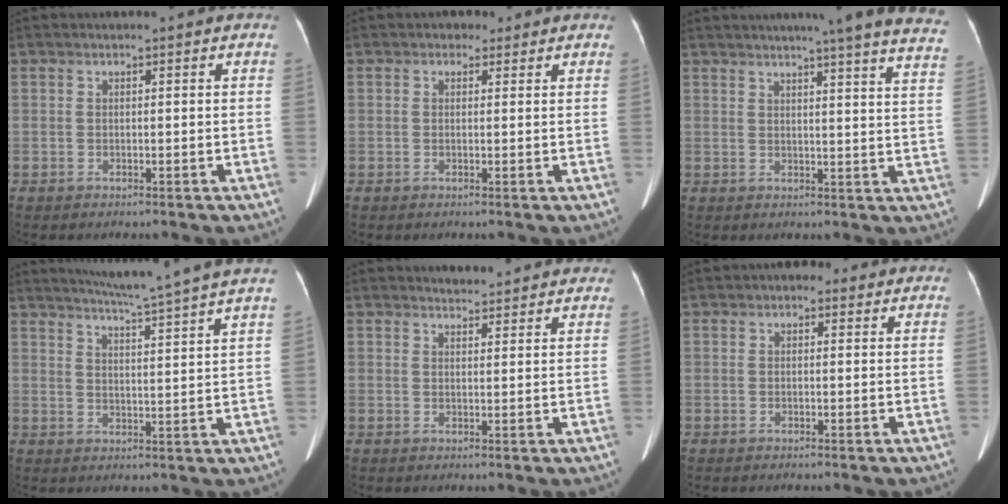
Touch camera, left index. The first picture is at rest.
{"total": 1.8, "force": [1.1, 1.3, 0.5], "torque": [-0.007, 0.004, 0.011]}
{"total": 21.4, "force": [18.9, -0.3, 10.0], "torque": [-0.136, -0.051, 0.208]}
{"total": 14.1, "force": [12.4, -2.0, 6.4], "torque": [-0.109, -0.021, 0.159]}
{"total": 5.4, "force": [5.1, 1.4, 1.0], "torque": [-0.010, 0.013, 0.056]}
{"total": 2.4, "force": [1.3, 1.8, 1.0], "torque": [-0.013, 0.018, 0.014]}